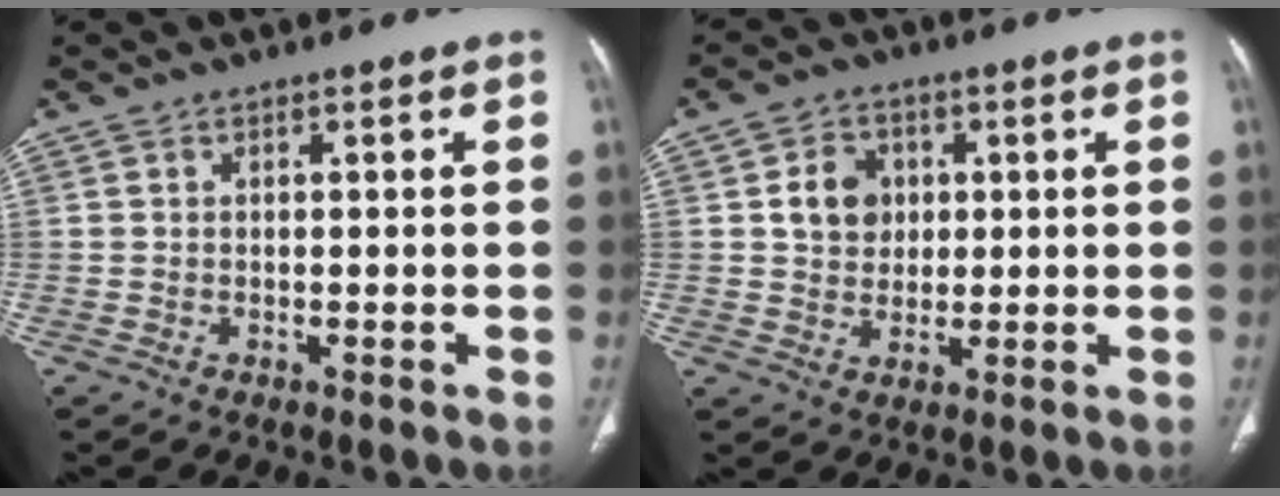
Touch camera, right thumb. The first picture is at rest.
{"total": 6.7, "force": [1.4, 5.7, 3.3], "torque": [-0.029, -0.003, 0.022]}